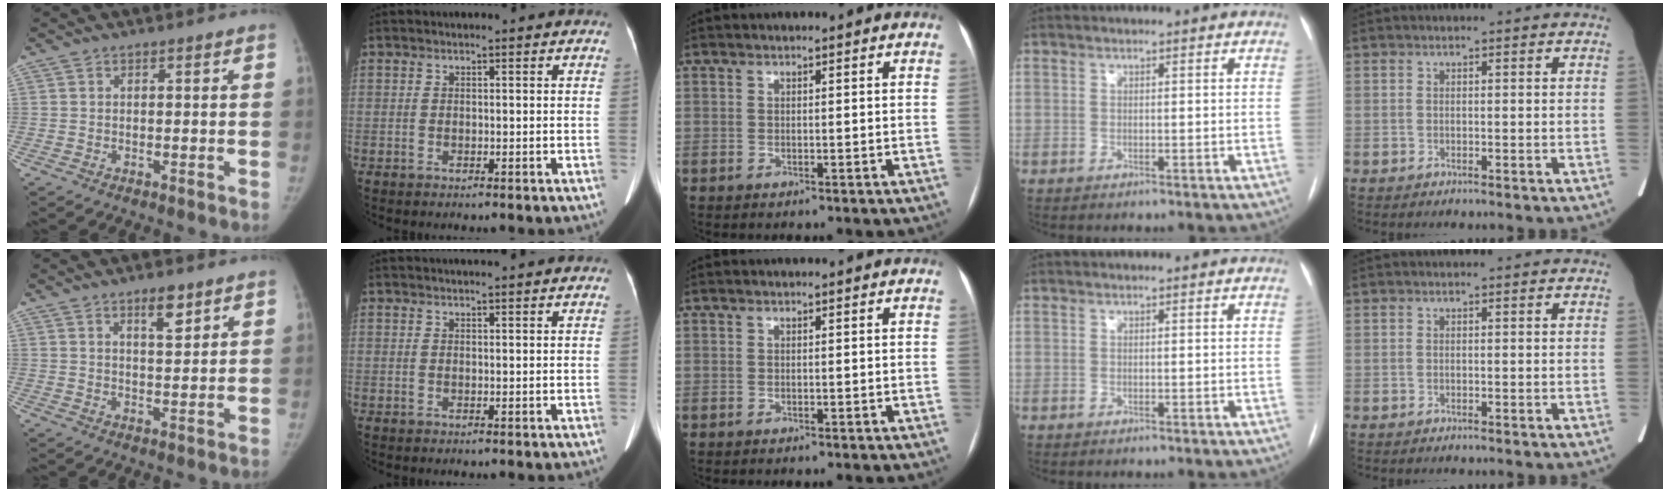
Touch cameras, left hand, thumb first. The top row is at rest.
{"thumb": {"total": 4.6, "force": [3.0, 1.5, 3.2], "torque": [-0.037, -0.022, 0.048]}, "index": {"total": 5.3, "force": [4.9, 0.3, 2.0], "torque": [-0.024, 0.023, 0.053]}}